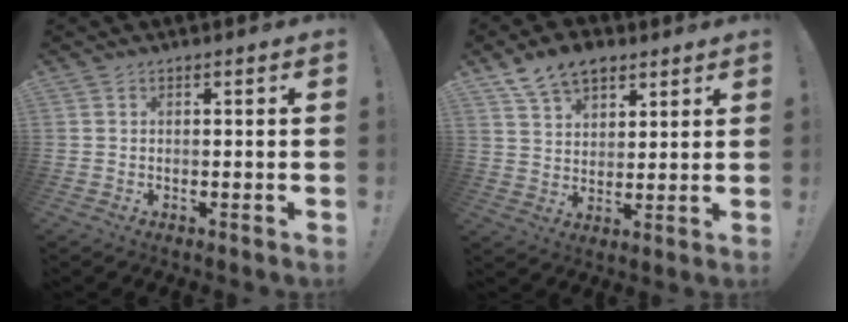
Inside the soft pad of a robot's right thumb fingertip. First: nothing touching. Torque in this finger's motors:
{"motor_torque": [1.10, 1.30, 0.10, 0.00, 0.01]}